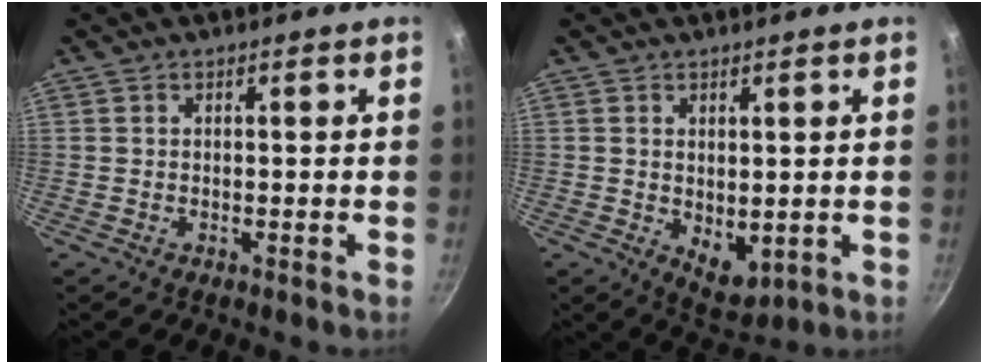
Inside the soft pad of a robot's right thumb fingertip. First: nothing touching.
{"total": 5.7, "force": [0.5, 3.6, 4.4], "torque": [-0.048, -0.019, 0.020]}